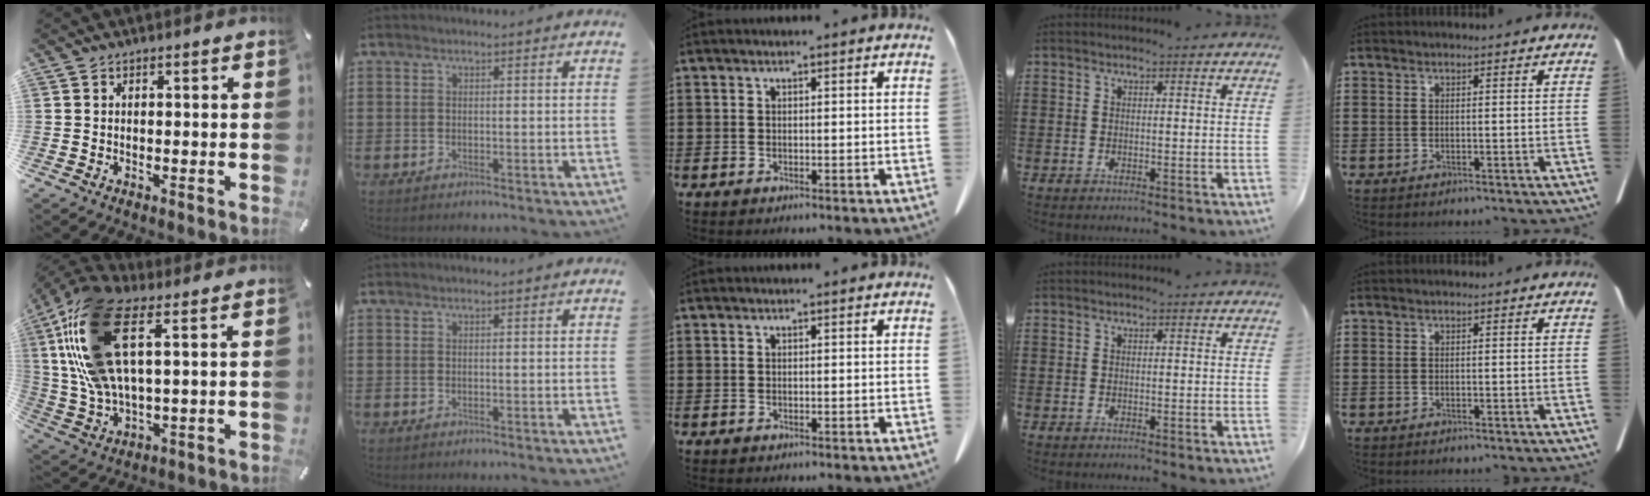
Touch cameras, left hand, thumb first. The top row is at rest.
{"thumb": {"total": 18.9, "force": [6.7, 8.3, 15.6], "torque": [-0.347, -0.005, 0.116]}}